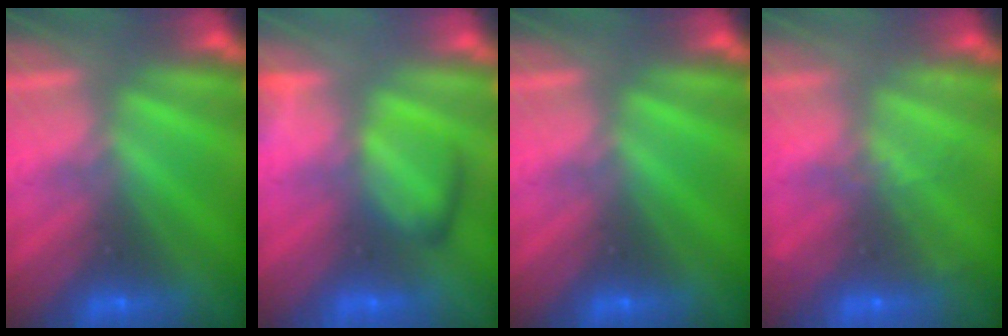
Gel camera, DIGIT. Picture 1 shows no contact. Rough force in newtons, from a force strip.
{"total": 2.5}
{"total": 0.0}
{"total": 2.2}